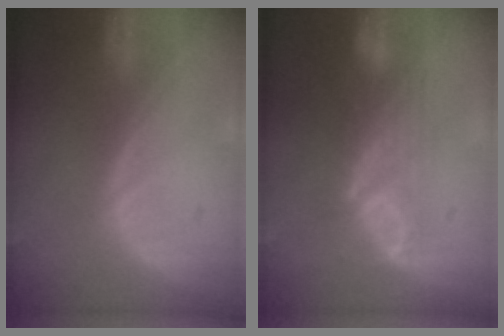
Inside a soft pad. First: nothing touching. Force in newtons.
{"total": 7.6, "press": 6.6, "slide": 3.7}